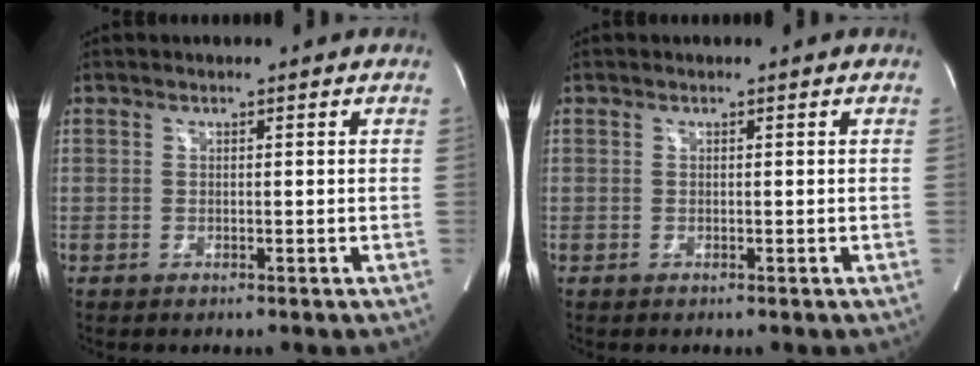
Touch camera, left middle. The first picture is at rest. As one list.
[{"total": 0.0}]